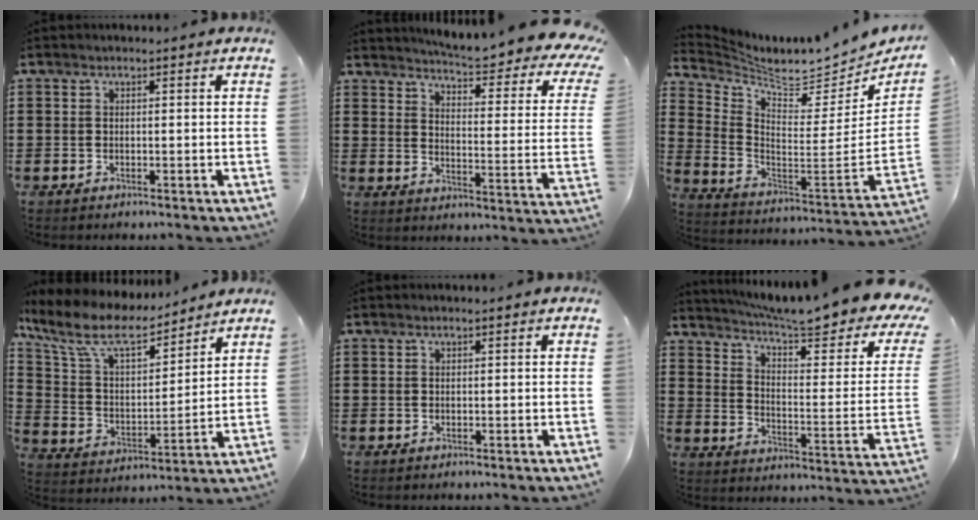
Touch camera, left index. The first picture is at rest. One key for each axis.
{"total": 5.1, "fx": 4.4, "fy": -0.1, "fz": 2.6, "tx": -0.058, "ty": -0.046, "tz": 0.066}
{"total": 6.0, "fx": 5.7, "fy": 1.0, "fz": 1.4, "tx": -0.059, "ty": -0.066, "tz": 0.094}
{"total": 9.6, "fx": 7.6, "fy": 3.0, "fz": 5.1, "tx": -0.132, "ty": -0.036, "tz": 0.130}
{"total": 0.0}
{"total": 7.9, "fx": 6.5, "fy": 1.0, "fz": 4.5, "tx": -0.091, "ty": -0.057, "tz": 0.104}